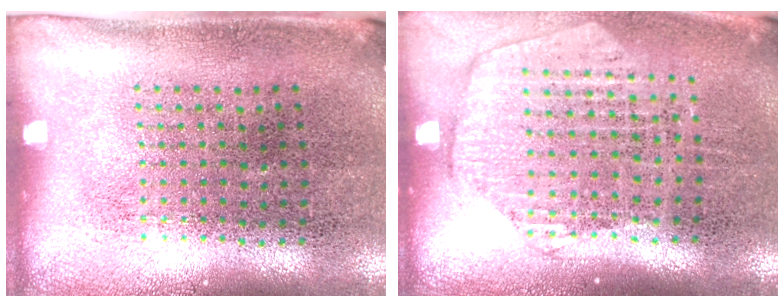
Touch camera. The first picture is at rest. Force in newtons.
{"total": 1.8, "press": 1.7, "slide": 0.6}